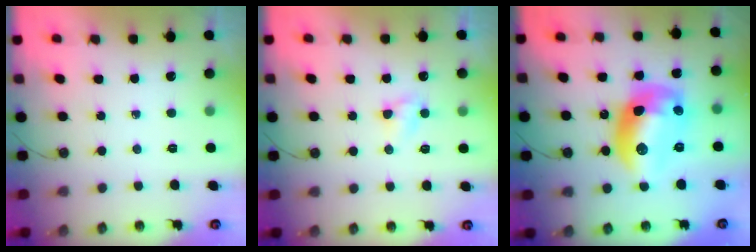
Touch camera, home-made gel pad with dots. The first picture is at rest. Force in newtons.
{"total": 3.2, "press": 3.1, "slide": 0.5}
{"total": 16.3, "press": 16.3, "slide": 1.4}